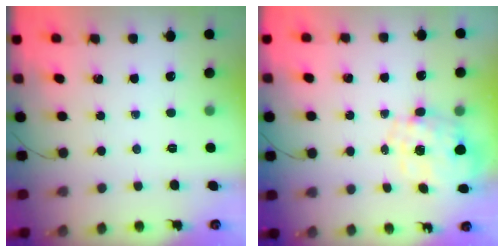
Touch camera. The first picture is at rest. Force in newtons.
{"total": 2.3, "press": 2.1, "slide": 1.0}